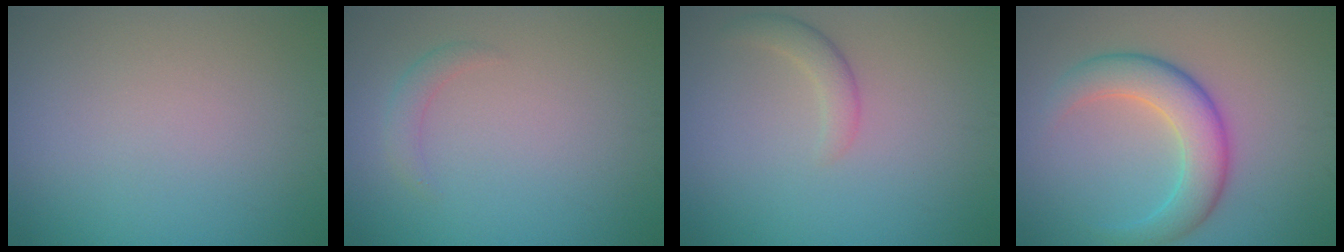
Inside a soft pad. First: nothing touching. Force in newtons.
{"total": 1.4, "press": 1.4, "slide": 0.0}
{"total": 1.9, "press": 1.9, "slide": 0.2}
{"total": 5.5, "press": 5.5, "slide": 0.1}